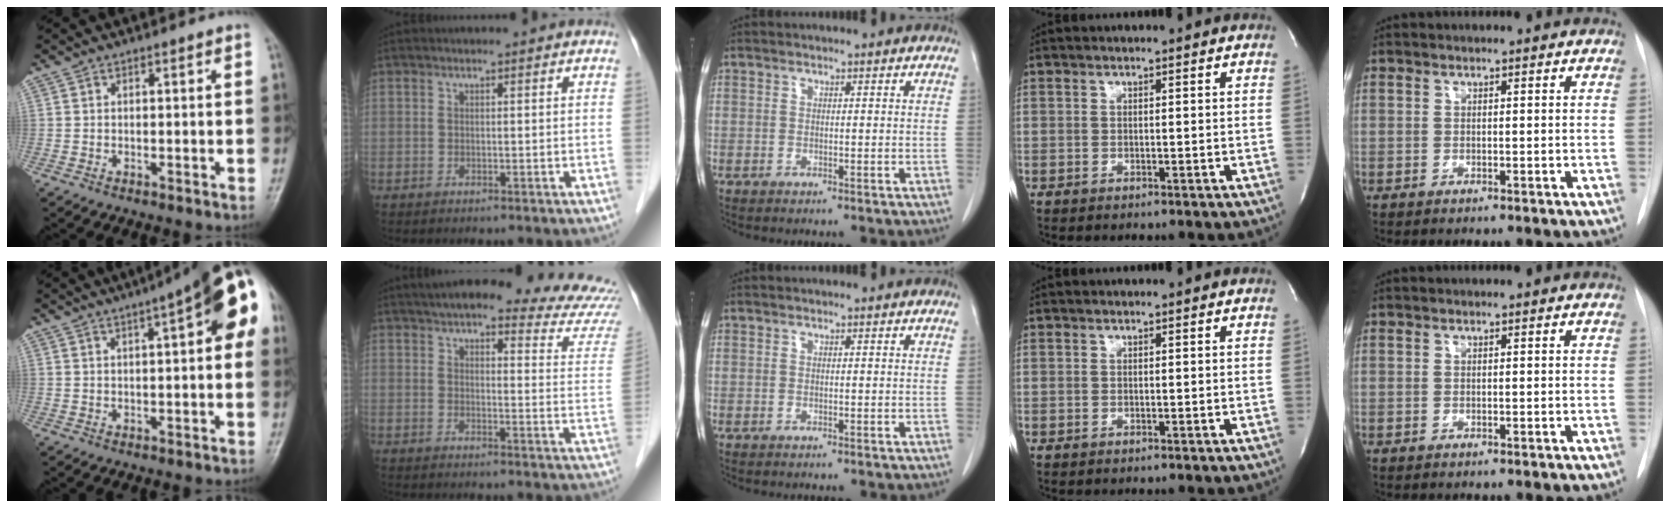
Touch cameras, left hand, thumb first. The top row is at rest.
{"thumb": {"total": 13.6, "force": [4.3, 3.7, 12.3], "torque": [-0.148, 0.023, 0.045]}, "index": {"total": 20.0, "force": [18.1, 1.9, 8.3], "torque": [-0.095, -0.044, 0.198]}}